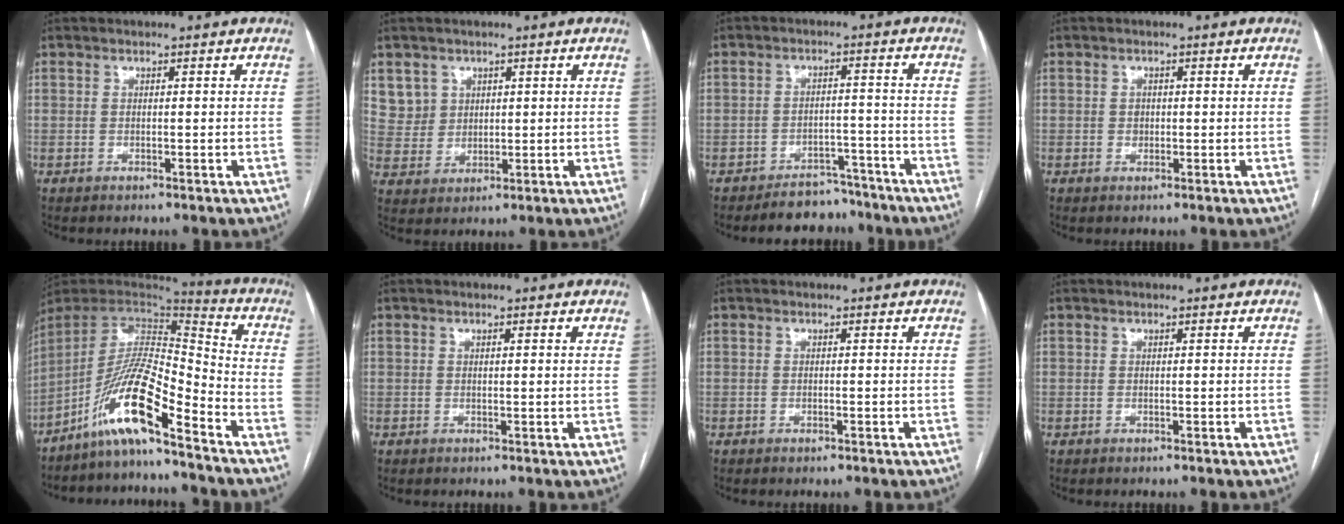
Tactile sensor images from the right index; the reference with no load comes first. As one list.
[{"total": 5.5, "force": [2.7, 4.8, 0.2], "torque": [0.001, 0.009, 0.061]}, {"total": 6.4, "force": [-5.7, 3.0, 0.4], "torque": [0.010, 0.018, -0.087]}, {"total": 1.2, "force": [0.0, 1.0, 0.5], "torque": [-0.006, 0.002, 0.002]}, {"total": 16.6, "force": [-11.1, 0.4, 12.3], "torque": [-0.233, 0.010, -0.202]}, {"total": 1.0, "force": [0.6, 0.1, 0.9], "torque": [-0.016, 0.005, 0.006]}, {"total": 0.5, "force": [-0.4, 0.2, 0.3], "torque": [-0.005, 0.000, -0.004]}, {"total": 0.0}]